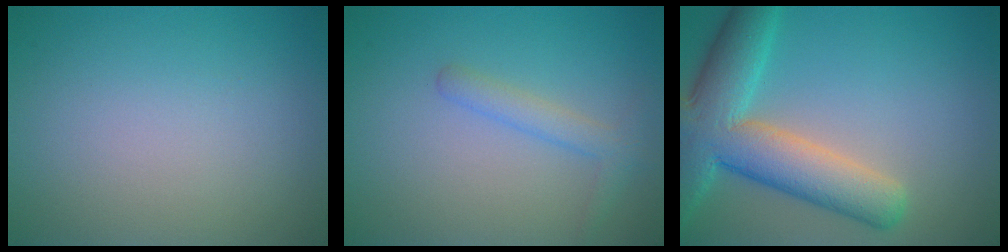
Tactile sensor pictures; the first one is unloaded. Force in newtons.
{"total": 2.0, "press": 1.9, "slide": 0.1}
{"total": 9.1, "press": 9.1, "slide": 0.6}